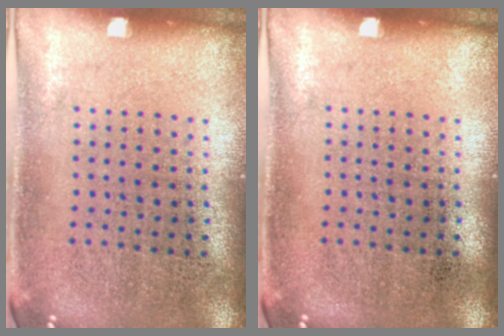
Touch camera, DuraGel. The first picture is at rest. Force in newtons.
{"total": 0.0}